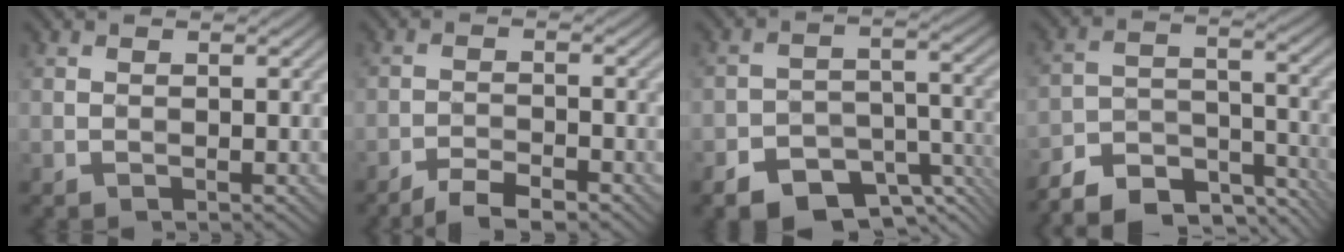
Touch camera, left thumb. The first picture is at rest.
{"total": 4.0, "force": [-3.4, 0.7, 2.0], "torque": [-0.042, 0.004, -0.060]}
{"total": 8.4, "force": [-6.0, 4.2, 4.1], "torque": [-0.066, -0.012, -0.102]}
{"total": 10.7, "force": [-9.4, 3.6, 3.7], "torque": [-0.070, 0.000, -0.153]}